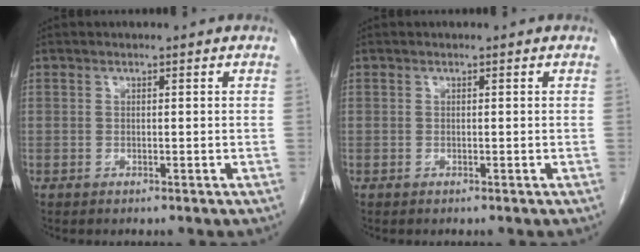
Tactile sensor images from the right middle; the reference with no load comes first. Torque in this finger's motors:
{"motor_torque": [0.01, -0.21, 0.03, 0.00]}